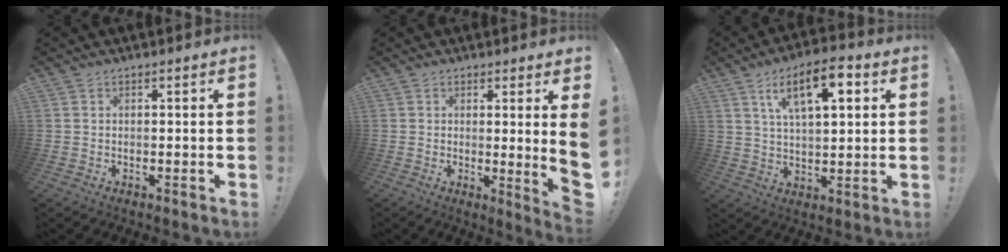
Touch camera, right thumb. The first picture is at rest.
{"total": 5.6, "force": [1.6, -0.8, 5.3], "torque": [-0.069, -0.028, 0.025]}
{"total": 12.9, "force": [5.5, 5.0, 10.6], "torque": [-0.166, -0.009, 0.089]}